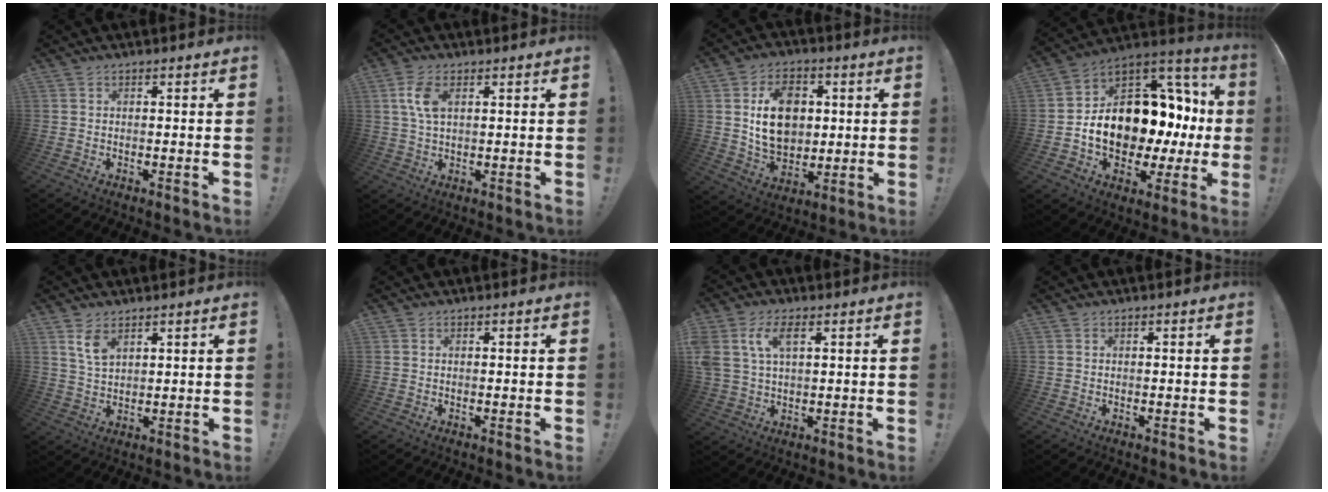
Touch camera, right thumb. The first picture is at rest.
{"total": 6.8, "force": [2.0, 3.7, 5.3], "torque": [-0.113, 0.000, 0.034]}
{"total": 15.7, "force": [2.8, 11.7, 10.2], "torque": [-0.146, 0.000, 0.055]}
{"total": 18.2, "force": [-1.8, 12.3, 13.3], "torque": [-0.199, -0.008, -0.004]}
{"total": 5.6, "force": [3.3, 2.8, 3.6], "torque": [-0.056, -0.019, 0.059]}
{"total": 0.0}
{"total": 8.6, "force": [3.4, 4.9, 6.1], "torque": [-0.140, 0.000, 0.063]}
{"total": 0.0}